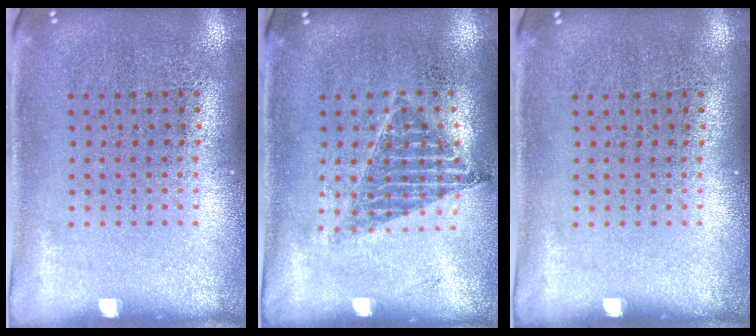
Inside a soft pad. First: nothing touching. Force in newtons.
{"total": 1.0, "press": 0.9, "slide": 0.3}
{"total": 0.0}